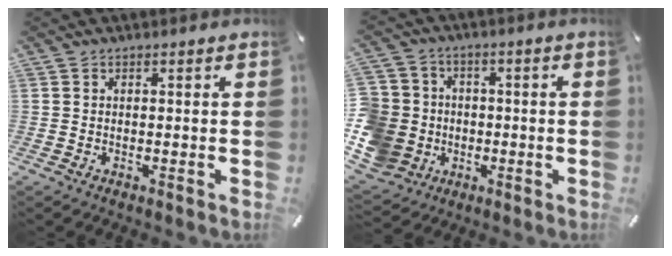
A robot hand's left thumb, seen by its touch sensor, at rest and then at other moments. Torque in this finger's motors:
{"motor_torque": [0.96, 2.72, 0.31, 0.36, 0.13]}